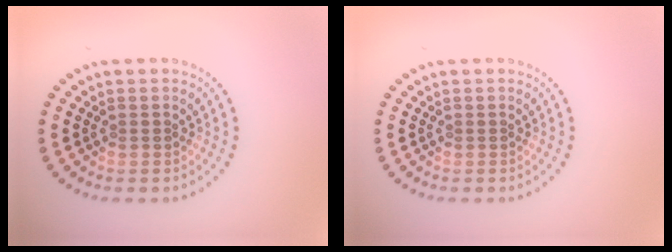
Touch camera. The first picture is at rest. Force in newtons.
{"total": 0.0}